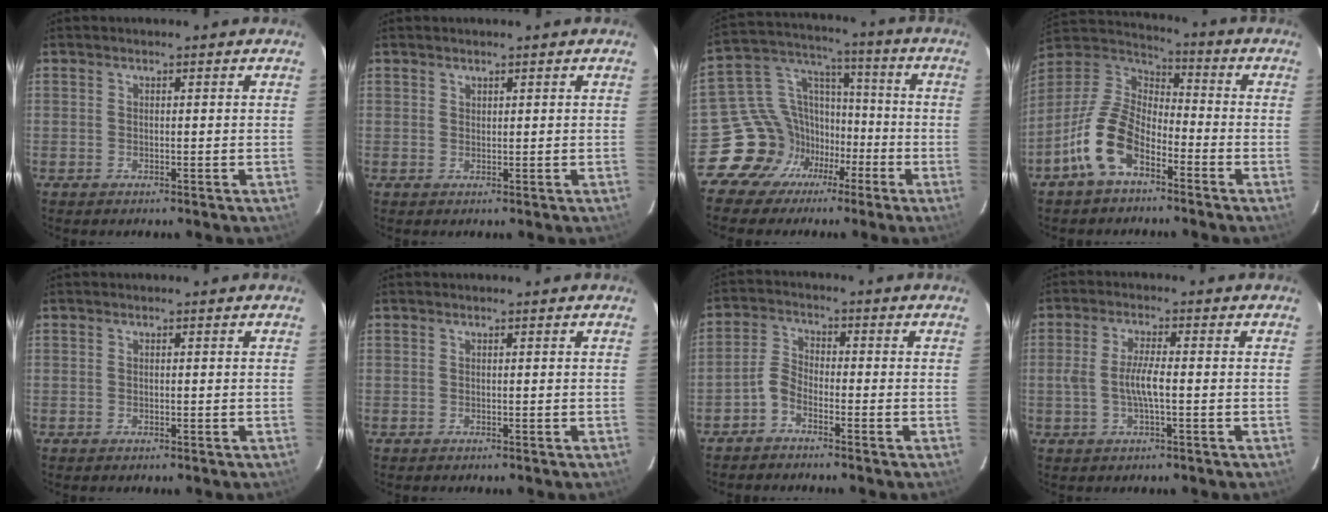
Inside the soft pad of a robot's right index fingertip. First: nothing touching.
{"total": 0.7, "force": [0.6, 0.3, 0.1], "torque": [0.000, 0.001, 0.011]}
{"total": 13.0, "force": [-7.0, 10.9, 1.4], "torque": [-0.033, 0.066, -0.119]}
{"total": 13.6, "force": [-7.4, 7.1, 8.9], "torque": [-0.191, 0.010, -0.149]}
{"total": 0.0}
{"total": 0.0}
{"total": 3.5, "force": [-2.6, 1.7, 1.6], "torque": [-0.043, 0.014, -0.059]}
{"total": 5.2, "force": [-0.9, 1.0, 5.1], "torque": [-0.100, 0.003, -0.016]}